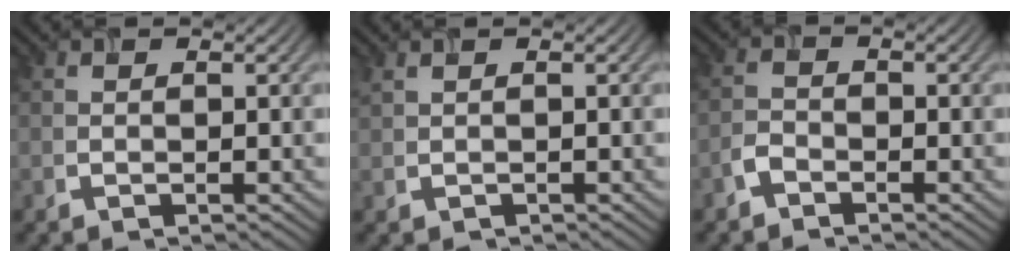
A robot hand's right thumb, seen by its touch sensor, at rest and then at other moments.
{"total": 1.0, "force": [0.7, 0.5, 0.5], "torque": [-0.019, 0.004, 0.019]}
{"total": 2.0, "force": [-1.6, 0.9, 0.7], "torque": [-0.012, 0.003, -0.037]}